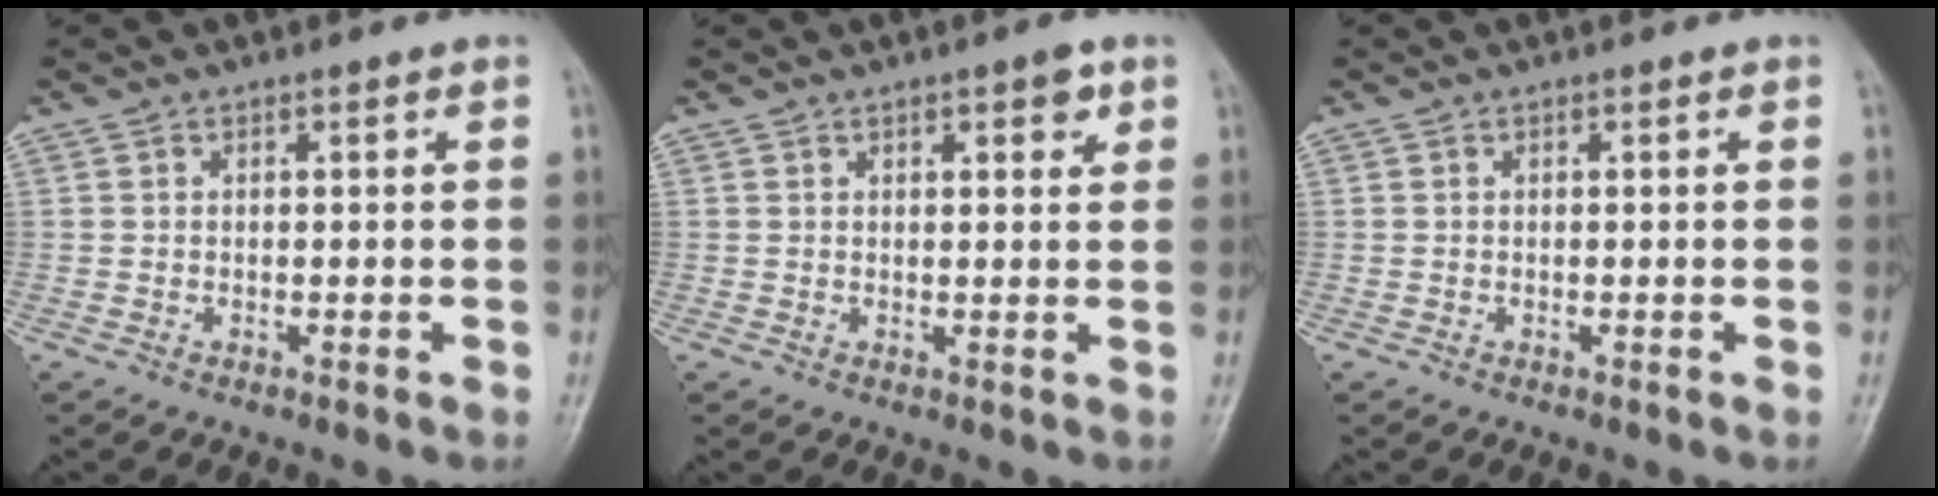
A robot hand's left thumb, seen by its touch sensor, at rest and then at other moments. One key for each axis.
{"total": 3.1, "fx": 1.7, "fy": 1.1, "fz": 2.4, "tx": -0.022, "ty": -0.005, "tz": 0.021}
{"total": 0.0}